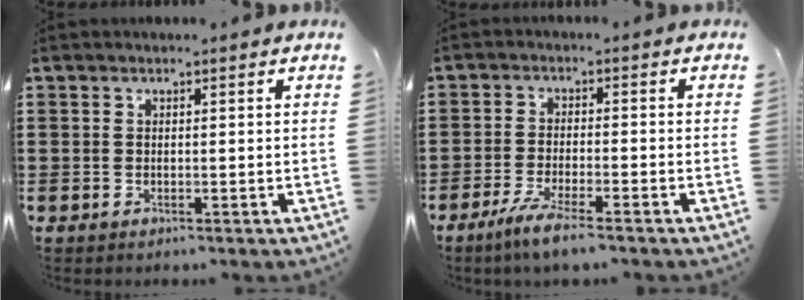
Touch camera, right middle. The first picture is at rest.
{"total": 4.2, "force": [-3.2, -0.1, 2.7], "torque": [-0.058, -0.012, -0.059]}